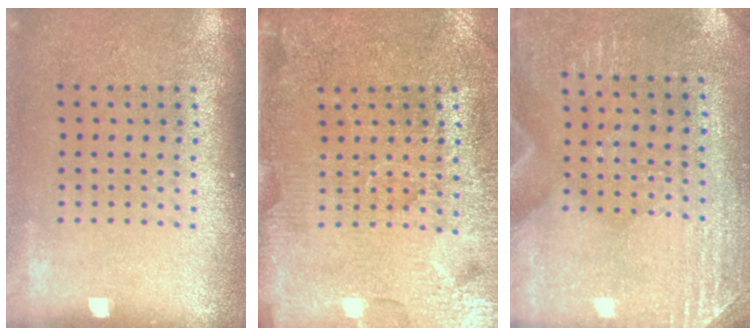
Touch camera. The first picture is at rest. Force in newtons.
{"total": 4.3, "press": 3.9, "slide": 1.9}
{"total": 2.8, "press": 2.5, "slide": 1.2}